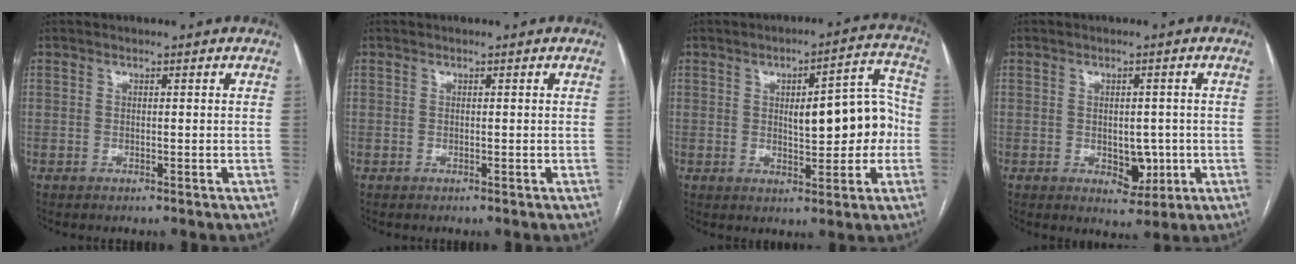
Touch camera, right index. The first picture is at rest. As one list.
[{"total": 0.0}, {"total": 11.0, "force": [-0.2, 3.8, 10.3], "torque": [-0.130, 0.034, 0.006]}, {"total": 4.7, "force": [-0.9, 2.9, 3.6], "torque": [-0.042, -0.001, -0.001]}]